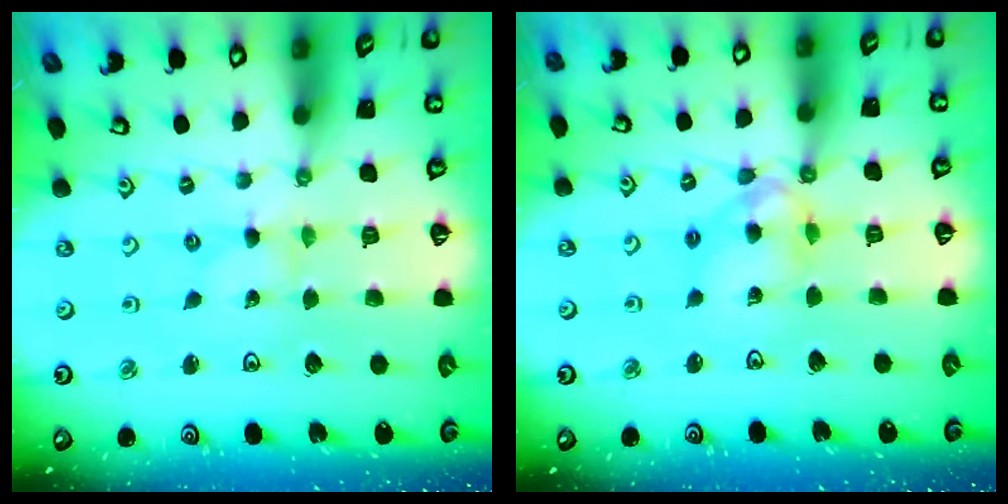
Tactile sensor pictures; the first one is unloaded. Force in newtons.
{"total": 10.8, "press": 10.7, "slide": 1.3}